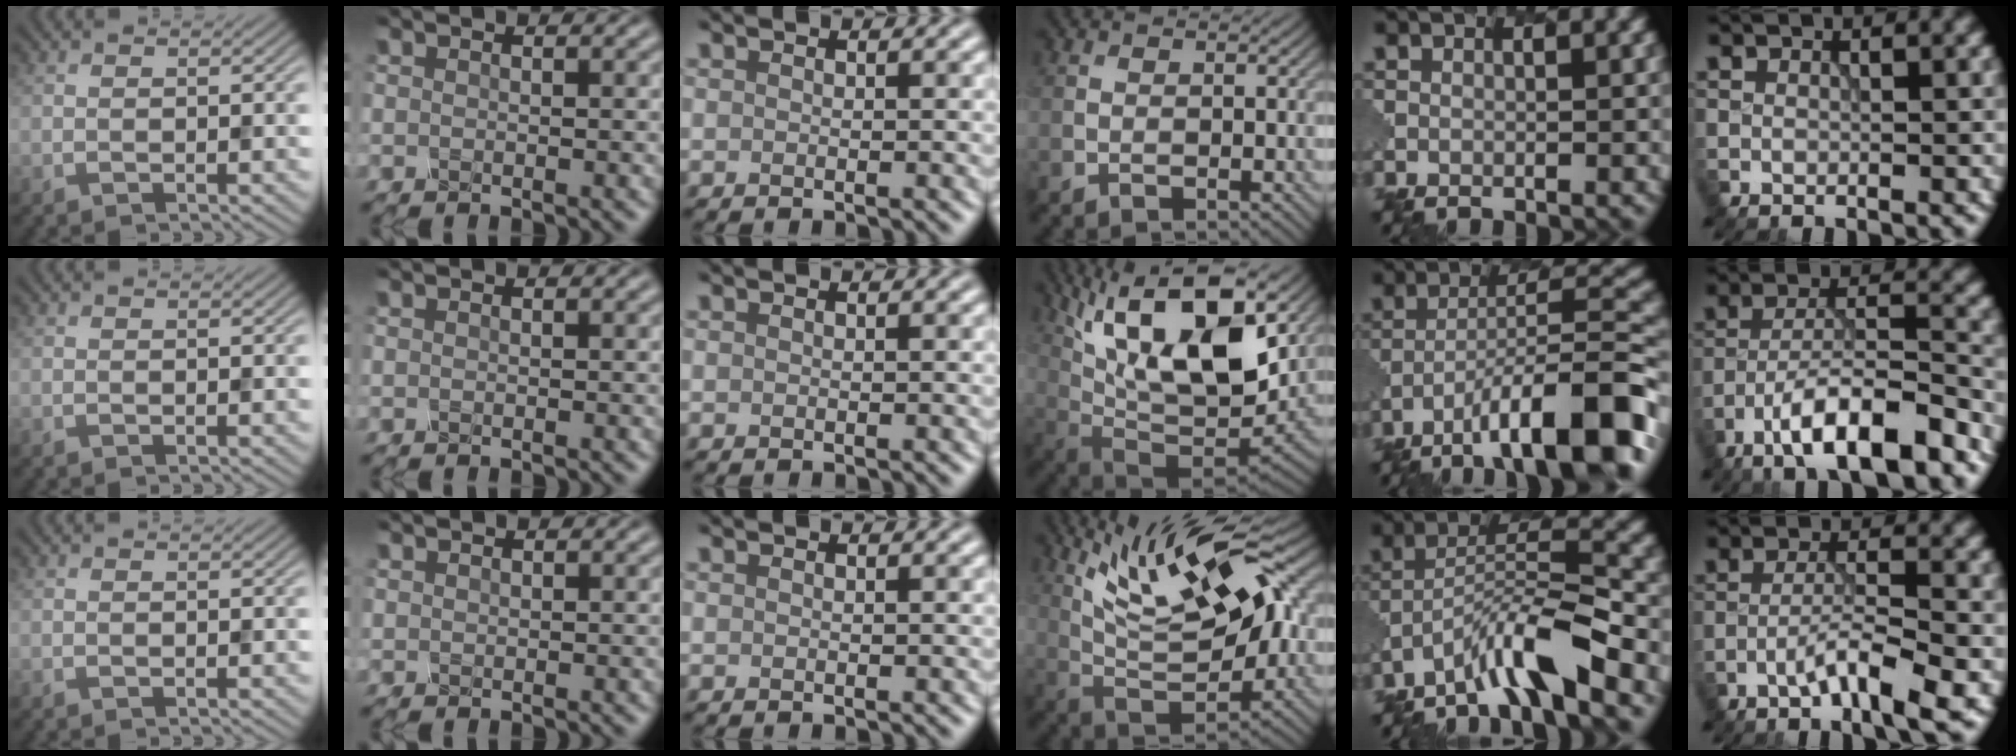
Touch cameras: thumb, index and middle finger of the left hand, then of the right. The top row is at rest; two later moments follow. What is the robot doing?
{"motion": "twist", "object": "rubiks cube"}